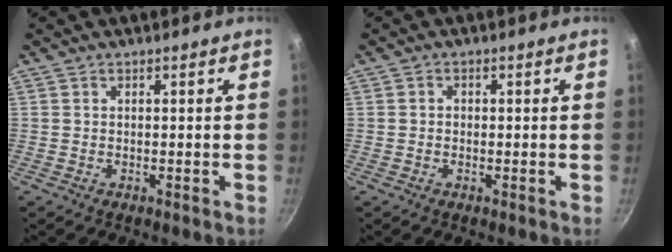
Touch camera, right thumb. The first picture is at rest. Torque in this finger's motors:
{"motor_torque": [-0.44, -0.08, 0.09, 0.55, -0.06]}